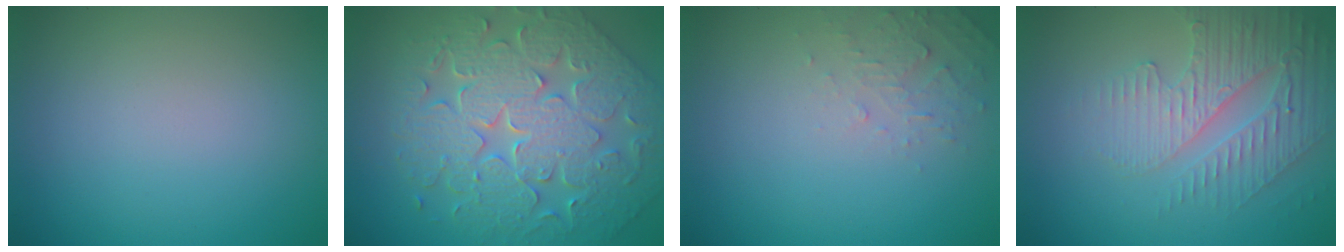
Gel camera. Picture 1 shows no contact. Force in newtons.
{"total": 7.8, "press": 6.7, "slide": 4.0}
{"total": 1.7, "press": 1.7, "slide": 0.2}
{"total": 3.8, "press": 3.6, "slide": 1.3}